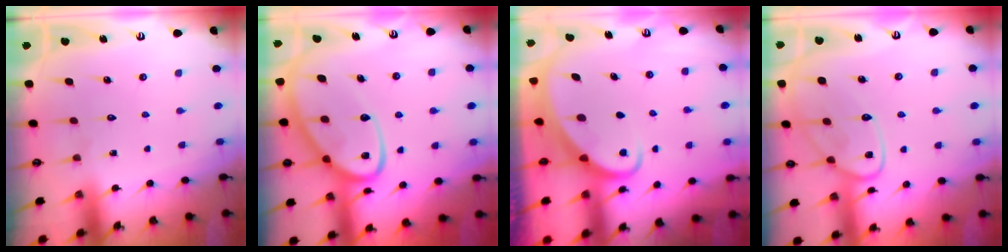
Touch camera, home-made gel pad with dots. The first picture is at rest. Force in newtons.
{"total": 15.5, "press": 15.4, "slide": 1.5}
{"total": 2.8, "press": 2.8, "slide": 0.3}
{"total": 13.7, "press": 13.6, "slide": 1.3}